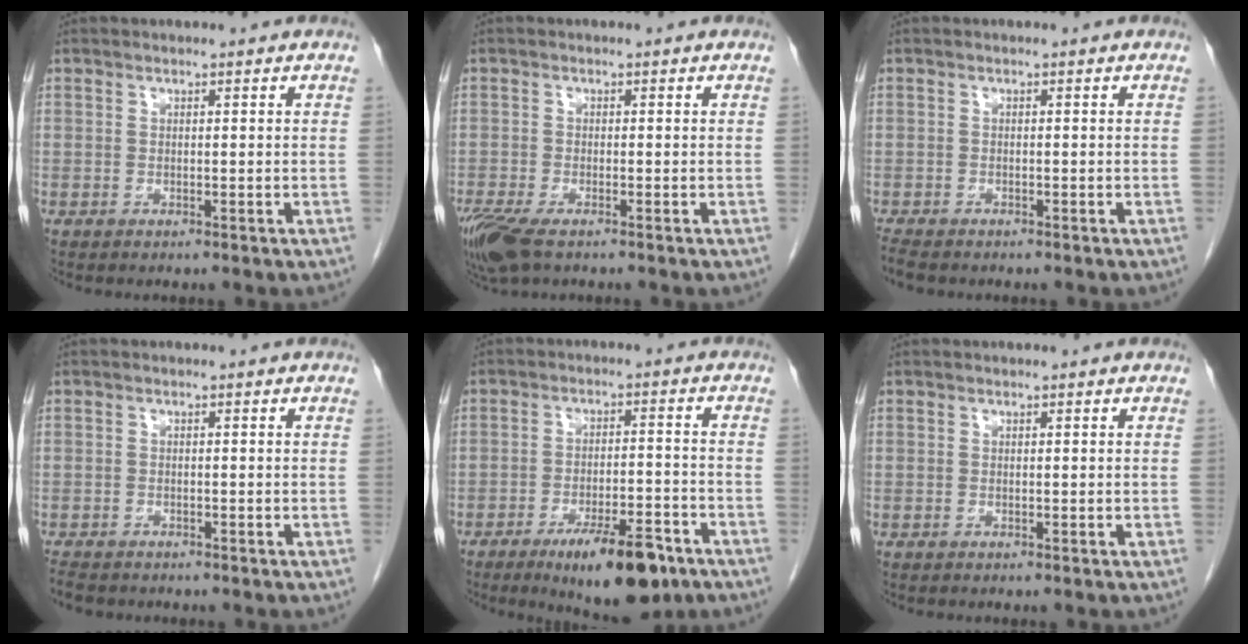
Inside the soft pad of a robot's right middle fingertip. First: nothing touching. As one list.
[{"total": 6.7, "force": [-4.5, 2.3, 4.4], "torque": [-0.089, -0.018, -0.081]}, {"total": 2.5, "force": [-2.1, 0.7, 1.1], "torque": [-0.030, -0.010, -0.034]}, {"total": 3.1, "force": [-2.6, 1.2, 1.0], "torque": [-0.026, -0.008, -0.039]}, {"total": 11.8, "force": [-7.4, 3.0, 8.7], "torque": [-0.127, -0.010, -0.109]}, {"total": 0.0}]